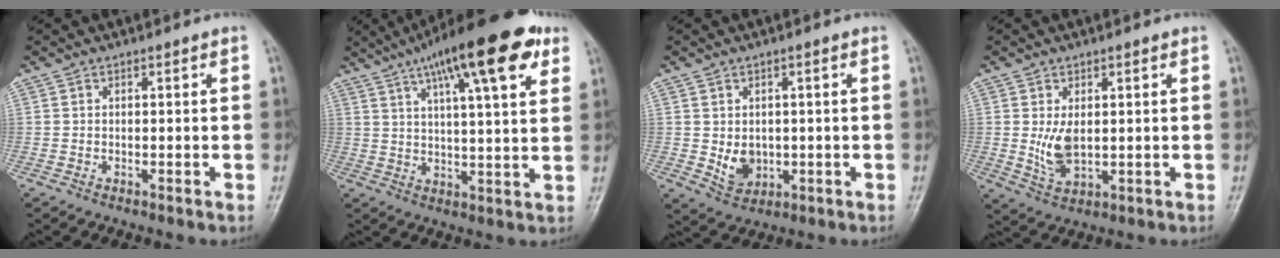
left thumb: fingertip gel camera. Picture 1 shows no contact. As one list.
[{"total": 18.7, "force": [10.1, 4.9, 15.0], "torque": [-0.215, -0.009, 0.151]}, {"total": 4.9, "force": [-0.1, 3.9, 3.0], "torque": [-0.033, -0.007, 0.011]}, {"total": 5.3, "force": [0.7, 3.0, 4.3], "torque": [-0.075, -0.016, 0.020]}]